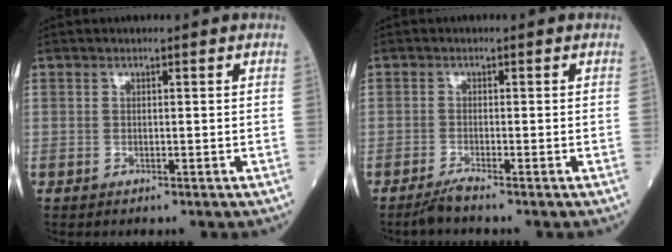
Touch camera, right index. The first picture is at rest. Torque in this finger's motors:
{"motor_torque": [-0.28, 0.00, 0.09, 0.02]}